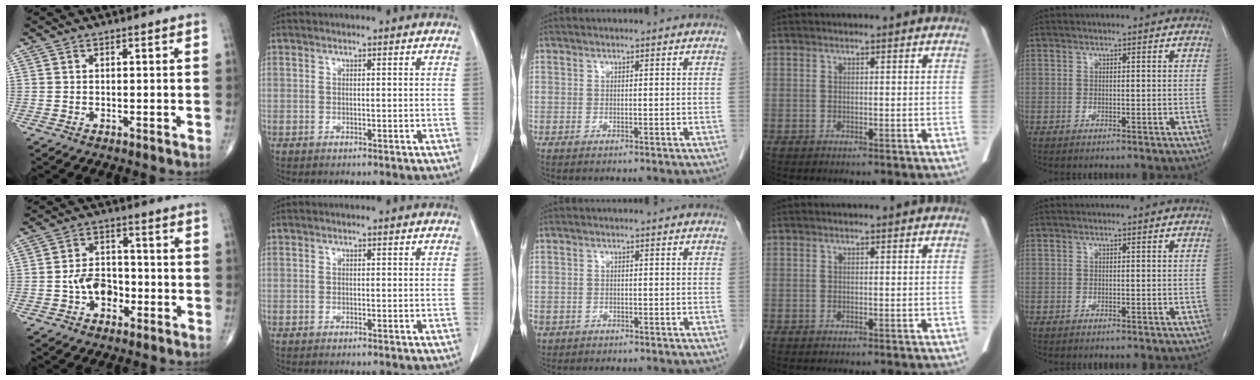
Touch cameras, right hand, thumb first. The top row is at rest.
{"thumb": {"total": 6.9, "force": [-2.2, 4.9, 4.4], "torque": [-0.049, 0.027, -0.044]}, "middle": {"total": 2.4, "force": [-1.5, 1.8, 0.6], "torque": [-0.016, -0.001, -0.025]}}